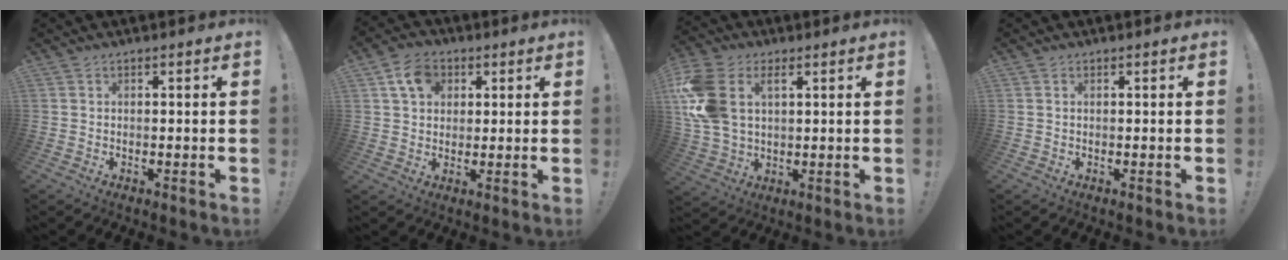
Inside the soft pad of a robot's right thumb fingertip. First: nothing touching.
{"total": 8.7, "force": [3.7, 6.6, 4.3], "torque": [-0.069, -0.001, 0.072]}
{"total": 14.5, "force": [4.5, 9.8, 9.7], "torque": [-0.209, -0.011, 0.085]}
{"total": 0.0}